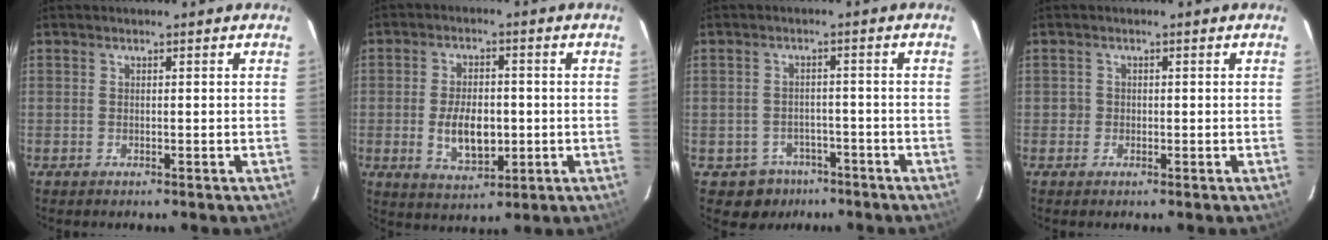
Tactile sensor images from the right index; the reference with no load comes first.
{"total": 8.8, "force": [-1.2, 4.9, 7.2], "torque": [-0.138, -0.005, -0.013]}
{"total": 5.8, "force": [-3.8, 4.4, 0.5], "torque": [-0.024, 0.020, -0.045]}
{"total": 1.2, "force": [-0.3, 1.1, 0.0], "torque": [0.001, 0.001, -0.005]}